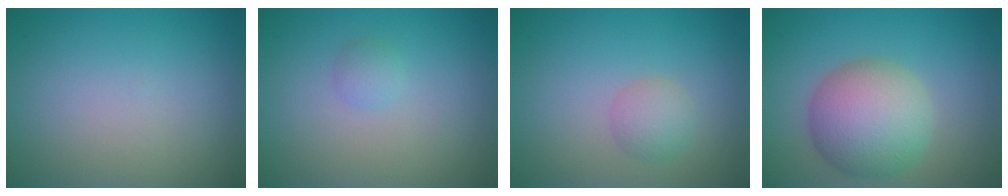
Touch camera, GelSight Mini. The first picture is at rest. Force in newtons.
{"total": 1.0, "press": 1.0, "slide": 0.0}
{"total": 1.9, "press": 1.9, "slide": 0.0}
{"total": 7.2, "press": 7.2, "slide": 0.3}